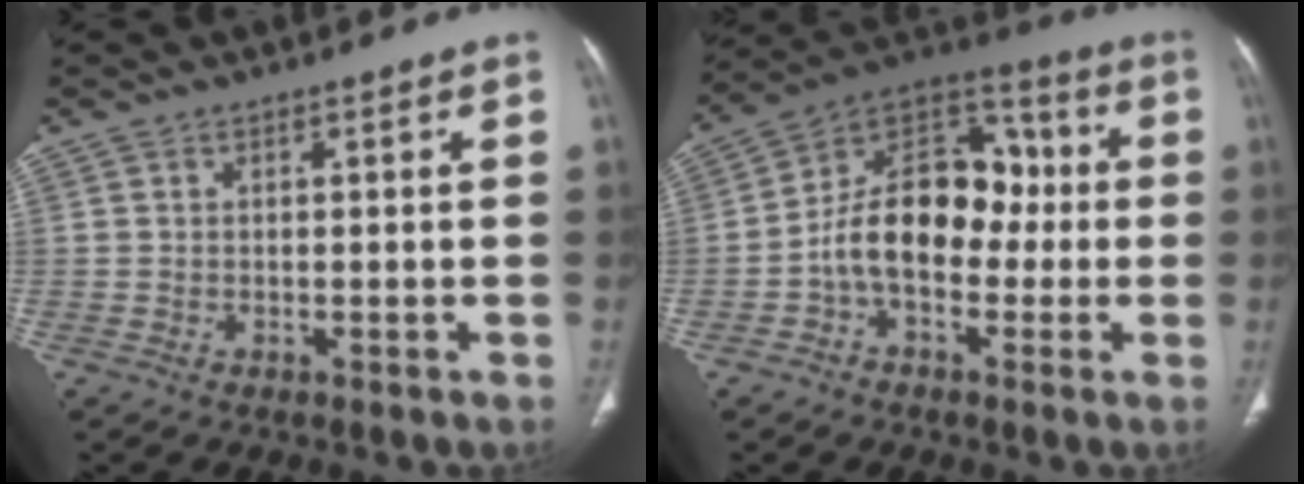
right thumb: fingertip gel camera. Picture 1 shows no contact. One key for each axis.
{"total": 16.2, "fx": -1.9, "fy": 10.8, "fz": 11.9, "tx": -0.160, "ty": 0.048, "tz": -0.044}